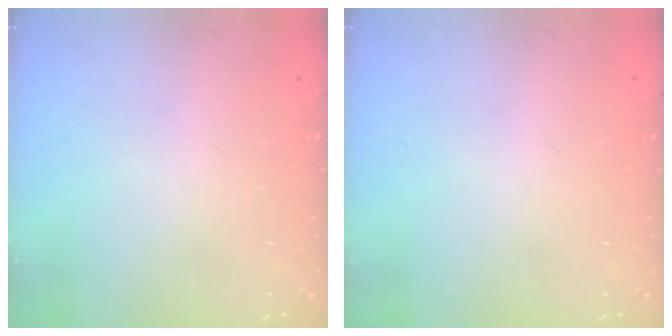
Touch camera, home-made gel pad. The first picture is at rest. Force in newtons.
{"total": 0.0}